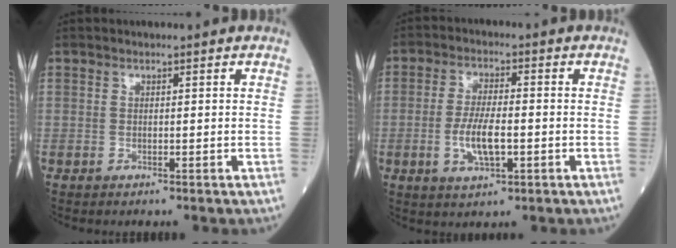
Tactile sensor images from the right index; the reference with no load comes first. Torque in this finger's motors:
{"motor_torque": [0.10, -0.08, 0.06, 0.08]}